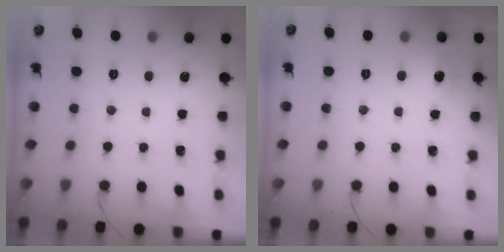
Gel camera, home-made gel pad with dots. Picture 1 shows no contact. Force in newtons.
{"total": 4.7, "press": 4.4, "slide": 1.6}